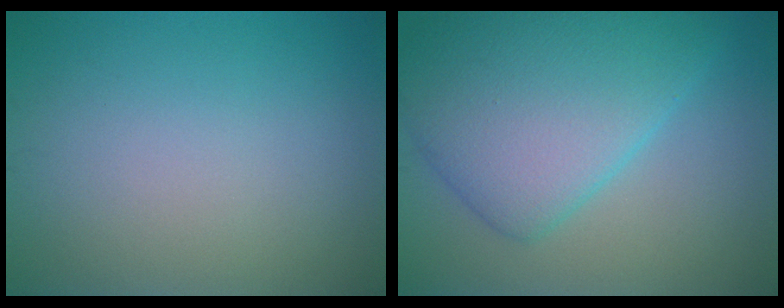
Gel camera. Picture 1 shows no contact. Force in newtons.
{"total": 8.7, "press": 8.7, "slide": 0.1}